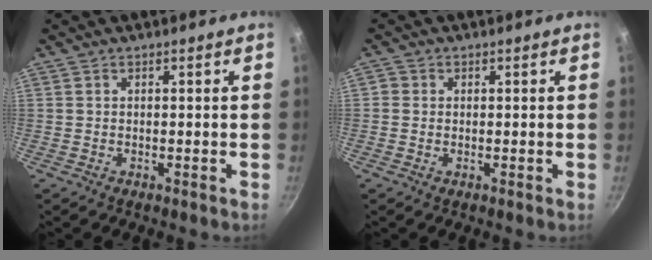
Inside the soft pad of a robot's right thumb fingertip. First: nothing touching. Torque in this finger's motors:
{"motor_torque": [-0.11, 0.17, 0.22, -0.28, -0.01]}